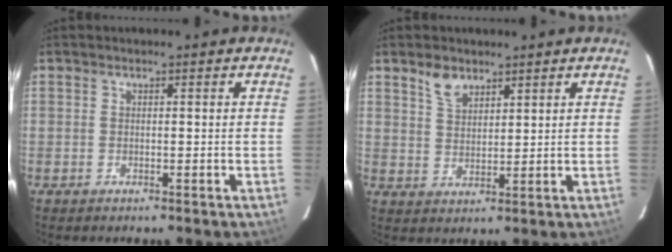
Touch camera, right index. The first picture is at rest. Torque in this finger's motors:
{"motor_torque": [0.02, 0.01, 0.02, 0.04]}